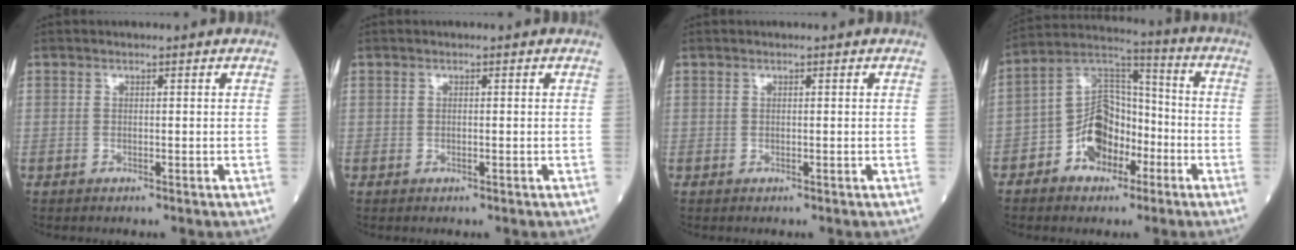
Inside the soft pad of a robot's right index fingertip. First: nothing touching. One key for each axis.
{"total": 0.0}
{"total": 0.0}
{"total": 10.6, "fx": -4.6, "fy": 7.3, "fz": 6.2, "tx": -0.132, "ty": 0.033, "tz": -0.081}